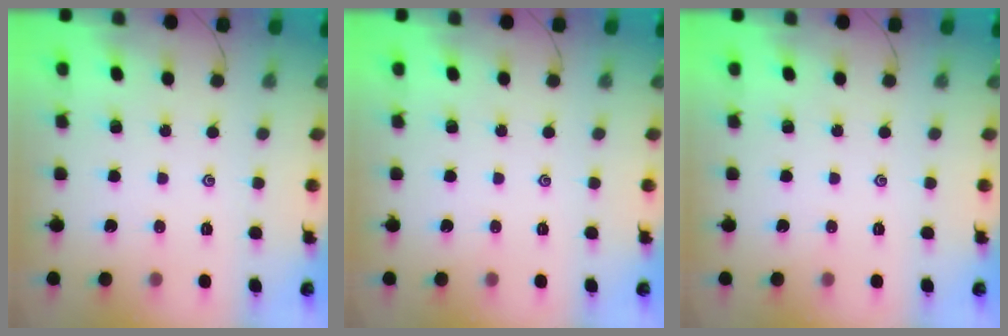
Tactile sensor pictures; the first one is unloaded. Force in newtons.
{"total": 0.0}
{"total": 0.0}